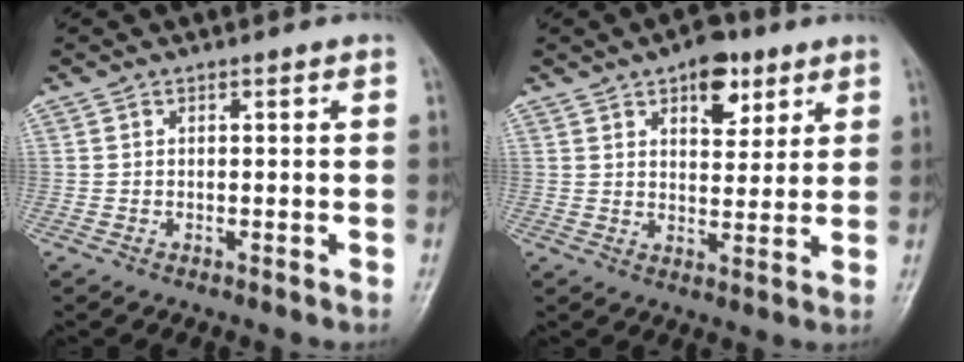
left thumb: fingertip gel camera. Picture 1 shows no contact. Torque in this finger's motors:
{"motor_torque": [0.22, 0.11, 0.11, -0.22, 0.05]}